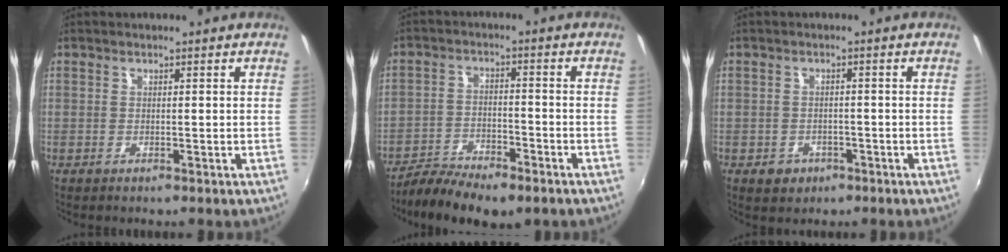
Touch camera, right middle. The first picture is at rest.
{"total": 10.3, "force": [-7.9, 3.2, 5.8], "torque": [-0.134, -0.023, -0.138]}
{"total": 3.7, "force": [-1.8, 3.0, 1.2], "torque": [-0.033, 0.002, -0.020]}